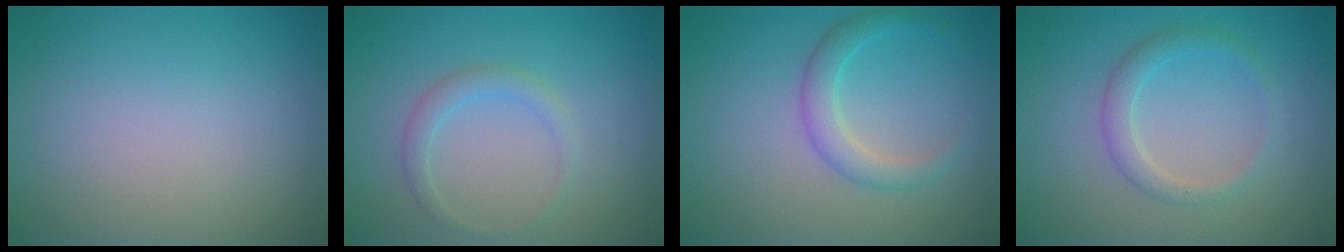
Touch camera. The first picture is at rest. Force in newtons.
{"total": 1.6, "press": 1.6, "slide": 0.1}
{"total": 2.5, "press": 2.5, "slide": 0.0}
{"total": 2.1, "press": 2.1, "slide": 0.1}